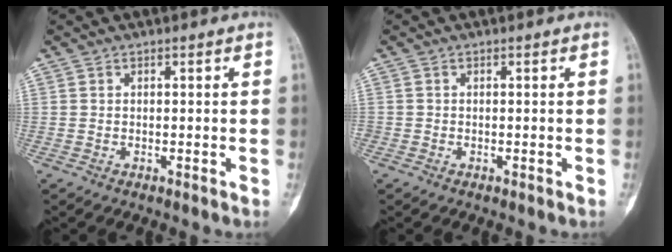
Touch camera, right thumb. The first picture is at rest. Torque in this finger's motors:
{"motor_torque": [1.67, 1.82, 0.83, -0.62, 0.58]}